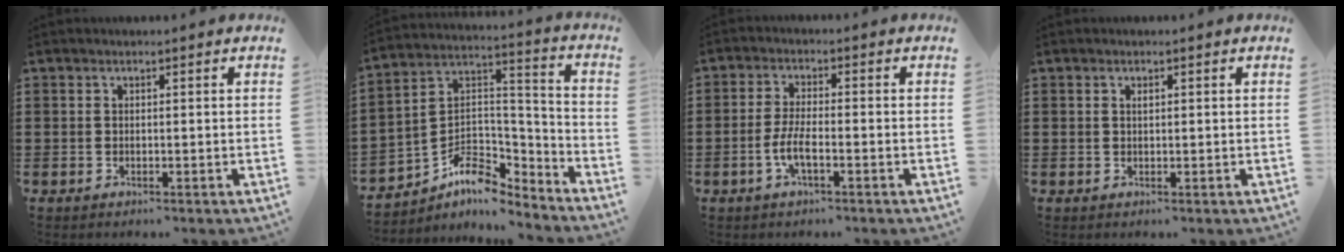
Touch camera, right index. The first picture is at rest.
{"total": 8.0, "force": [-5.7, 4.1, 3.9], "torque": [-0.087, -0.002, -0.108]}
{"total": 4.2, "force": [-1.7, 1.0, 3.7], "torque": [-0.084, -0.004, -0.036]}
{"total": 0.7, "force": [0.3, 0.3, 0.6], "torque": [-0.013, 0.002, 0.005]}